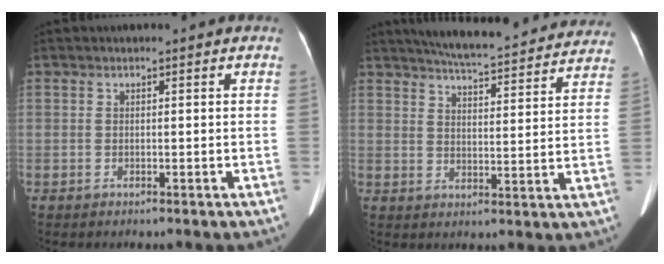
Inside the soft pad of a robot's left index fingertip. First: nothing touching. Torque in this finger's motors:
{"motor_torque": [0.20, -1.29, -0.01, 0.01]}